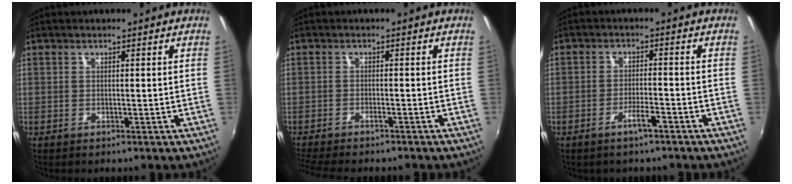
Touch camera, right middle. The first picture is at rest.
{"total": 7.0, "force": [-6.2, 1.0, 3.1], "torque": [-0.082, -0.018, -0.102]}
{"total": 3.3, "force": [-2.4, 0.6, 2.1], "torque": [-0.048, 0.002, -0.037]}